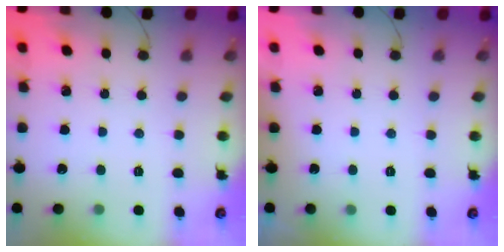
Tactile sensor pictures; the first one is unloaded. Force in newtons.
{"total": 0.0}